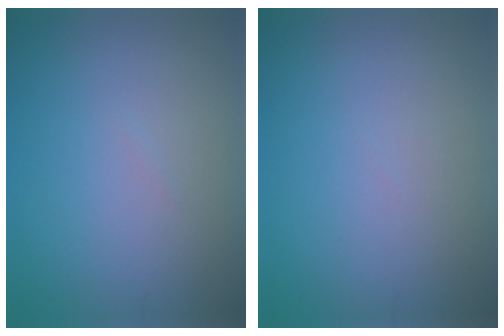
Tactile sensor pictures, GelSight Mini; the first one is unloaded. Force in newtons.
{"total": 0.0}